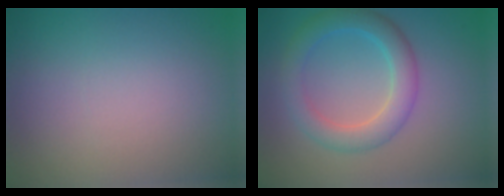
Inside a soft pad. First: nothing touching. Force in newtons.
{"total": 4.1, "press": 4.0, "slide": 0.3}